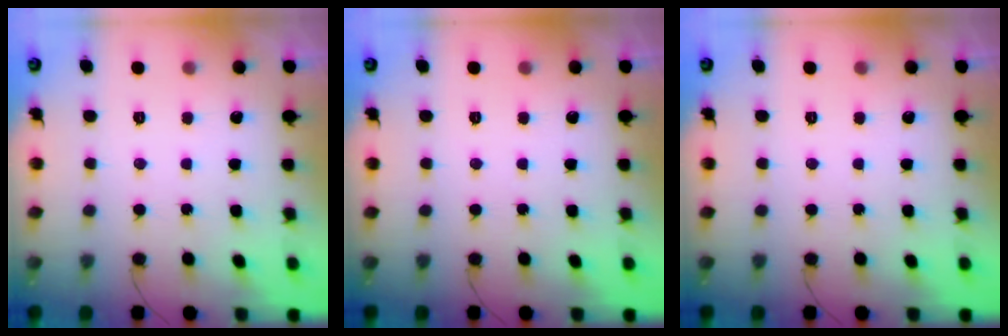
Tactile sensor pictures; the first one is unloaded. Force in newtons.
{"total": 0.0}
{"total": 0.0}